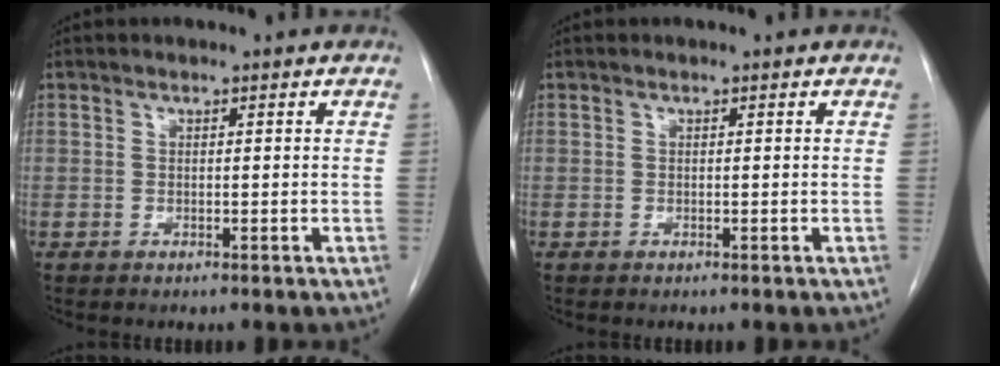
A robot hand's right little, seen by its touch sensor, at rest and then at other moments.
{"total": 0.0}